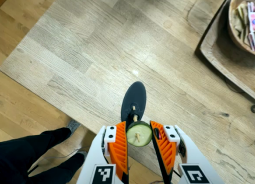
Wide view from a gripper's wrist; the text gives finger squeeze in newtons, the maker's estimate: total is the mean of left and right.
{"total": 7.7, "left": 8.0, "right": 7.5}